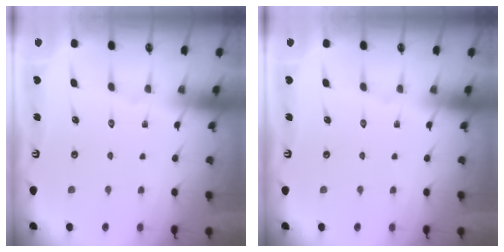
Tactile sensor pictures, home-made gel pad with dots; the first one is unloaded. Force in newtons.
{"total": 0.0}